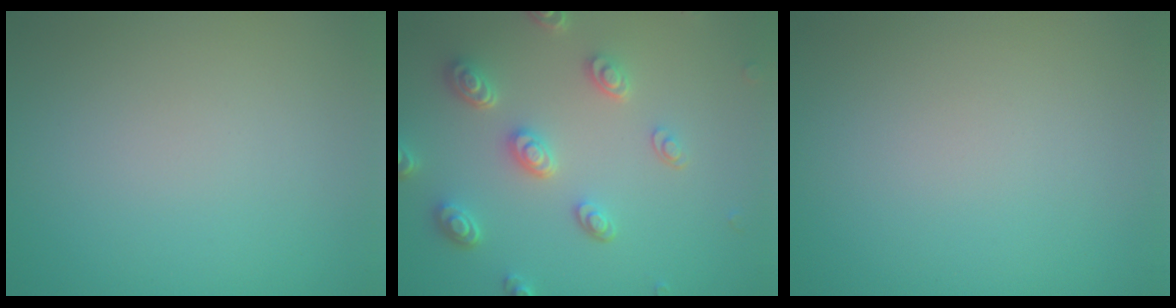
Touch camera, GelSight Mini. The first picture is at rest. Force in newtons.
{"total": 4.7, "press": 3.8, "slide": 2.8}
{"total": 0.0}